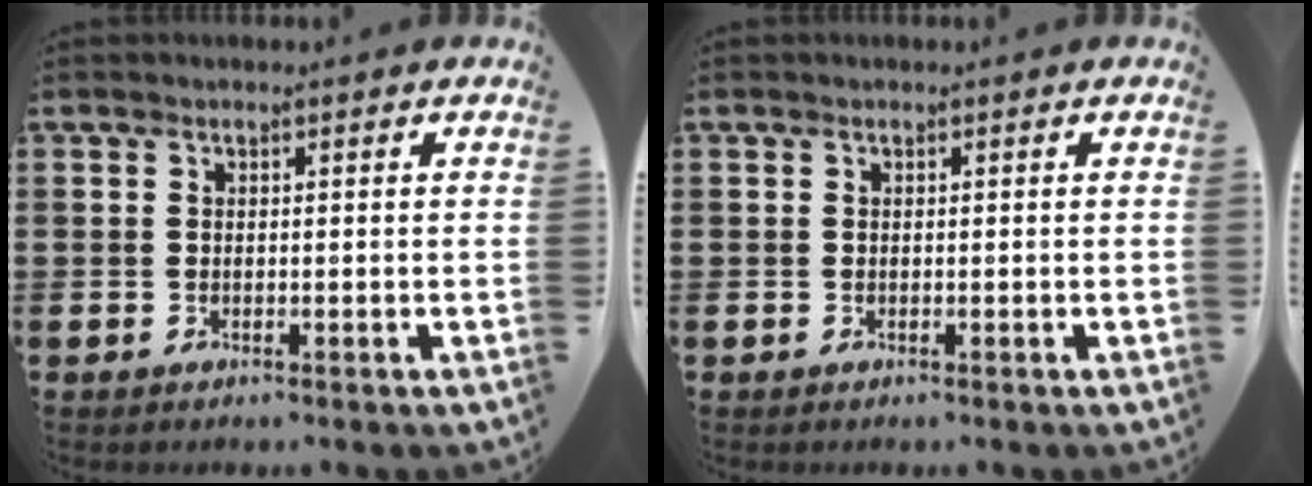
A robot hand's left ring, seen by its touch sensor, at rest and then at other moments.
{"total": 0.0}